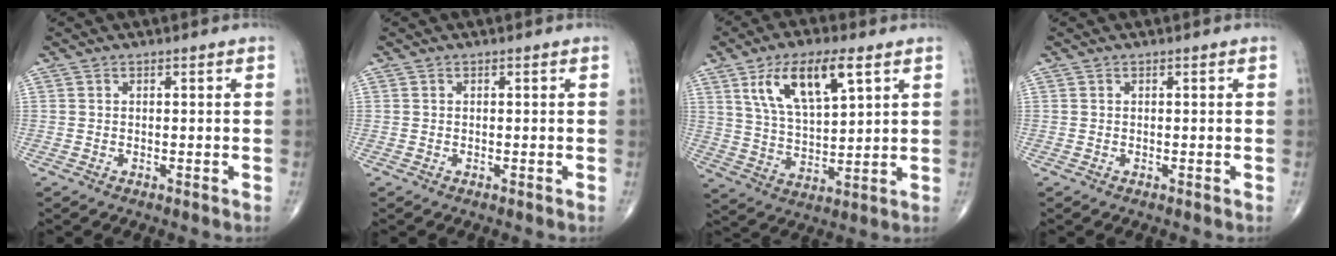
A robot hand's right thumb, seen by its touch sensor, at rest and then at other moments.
{"total": 0.0}
{"total": 13.7, "force": [6.4, 5.4, 10.9], "torque": [-0.184, -0.019, 0.123]}
{"total": 0.0}